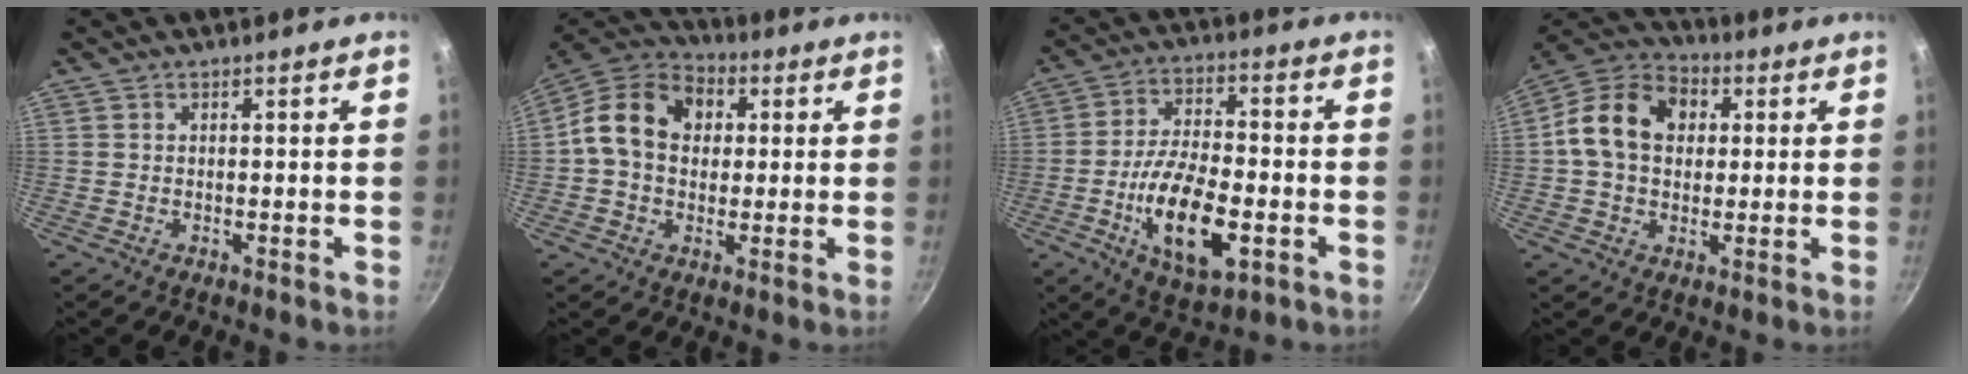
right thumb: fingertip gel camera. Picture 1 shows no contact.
{"total": 14.4, "force": [2.0, 11.3, 8.7], "torque": [-0.129, 0.027, 0.013]}
{"total": 15.6, "force": [-4.6, 7.0, 13.1], "torque": [-0.228, 0.018, -0.079]}
{"total": 14.1, "force": [2.1, 10.8, 8.7], "torque": [-0.129, 0.023, 0.016]}